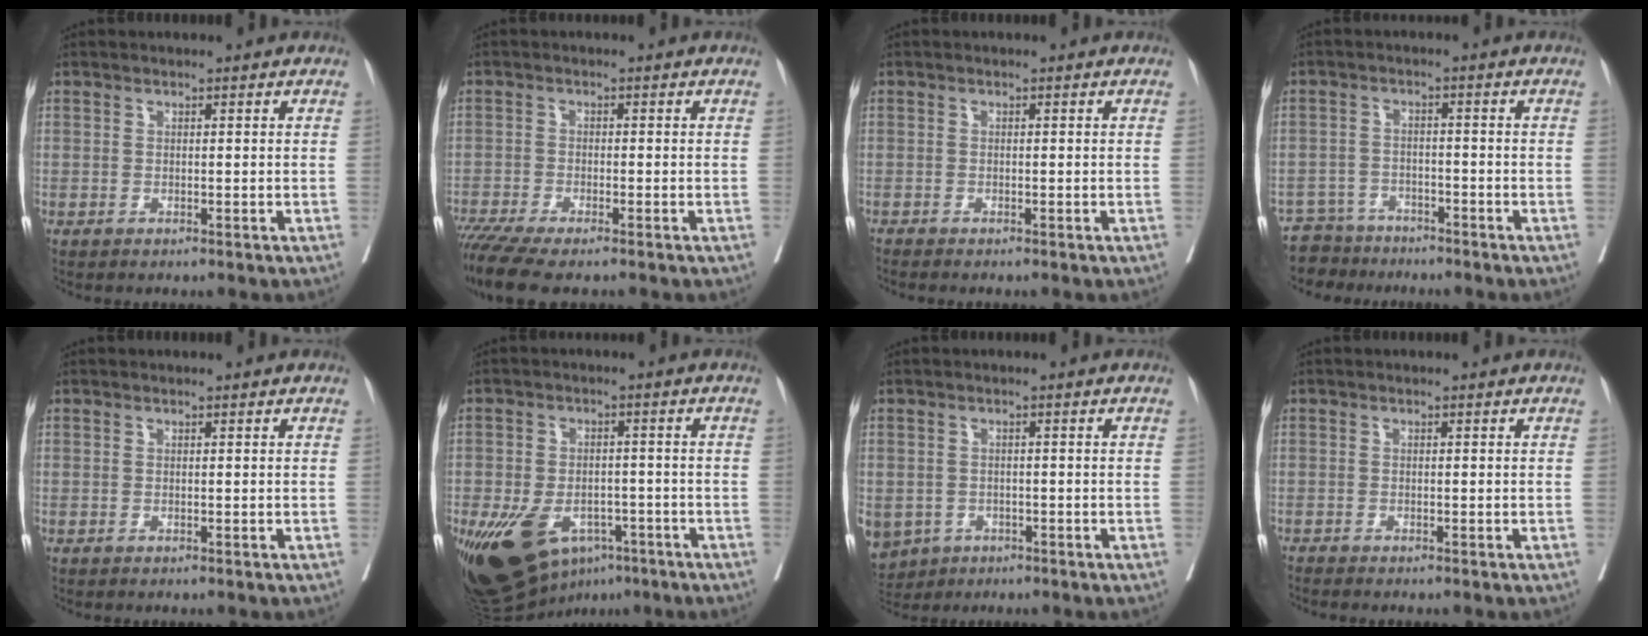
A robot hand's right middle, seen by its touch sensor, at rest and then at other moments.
{"total": 7.8, "force": [-6.2, 1.1, 4.6], "torque": [-0.080, -0.017, -0.106]}
{"total": 0.6, "force": [-0.6, -0.1, 0.1], "torque": [-0.006, -0.002, -0.014]}
{"total": 5.2, "force": [-4.5, 2.3, -1.2], "torque": [0.027, 0.006, -0.081]}
{"total": 0.0}
{"total": 17.0, "force": [-8.6, 10.5, 10.2], "torque": [-0.212, -0.009, -0.125]}
{"total": 11.8, "force": [-5.5, 9.6, 4.3], "torque": [-0.131, -0.008, -0.072]}
{"total": 0.8, "force": [-0.8, -0.1, 0.1], "torque": [-0.006, -0.003, -0.016]}